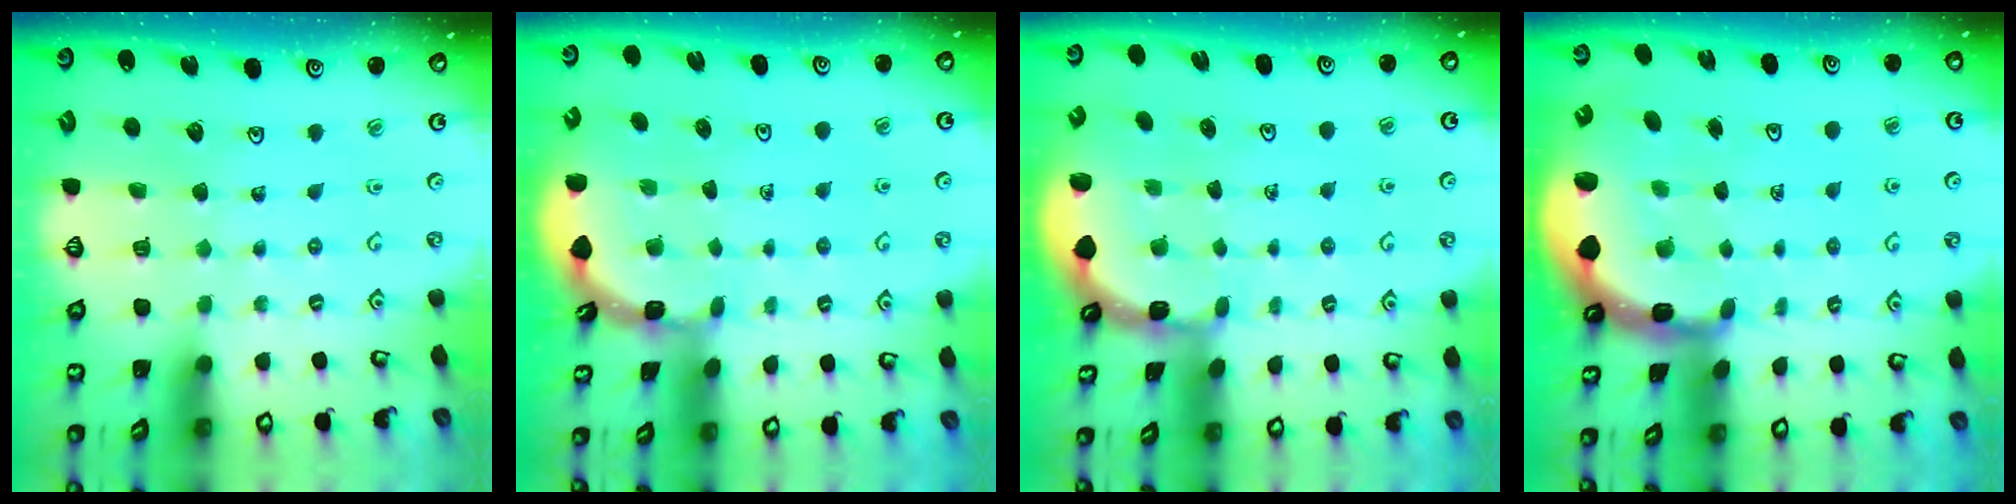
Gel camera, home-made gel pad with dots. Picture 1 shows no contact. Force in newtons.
{"total": 1.6, "press": 1.6, "slide": 0.1}
{"total": 1.5, "press": 1.5, "slide": 0.1}
{"total": 3.8, "press": 3.6, "slide": 1.0}